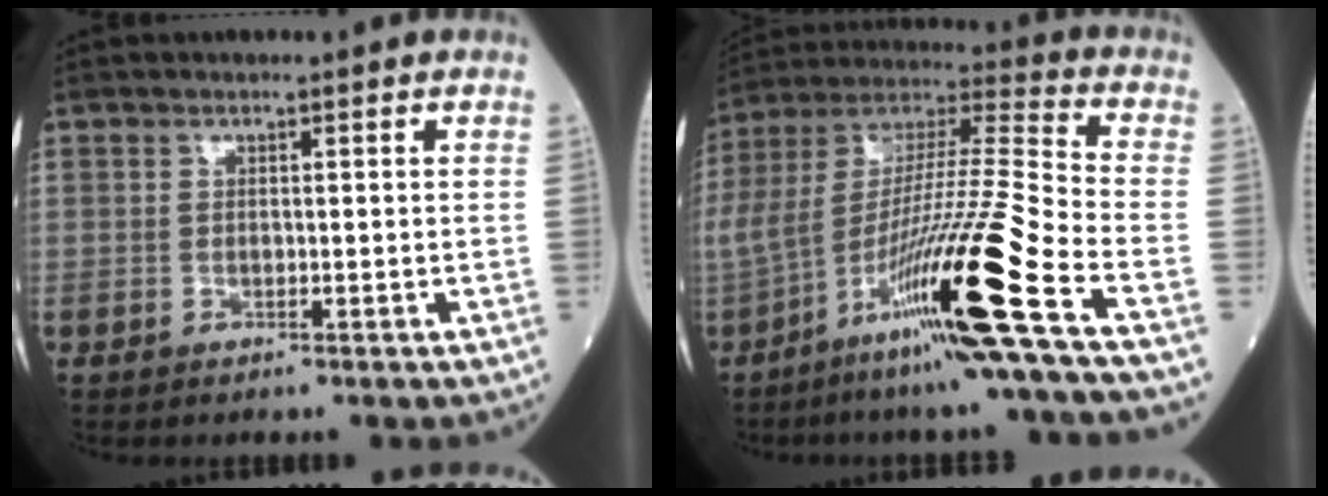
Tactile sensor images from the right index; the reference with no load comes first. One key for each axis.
{"total": 23.5, "fx": -11.4, "fy": -1.5, "fz": 20.5, "tx": -0.396, "ty": -0.039, "tz": -0.212}